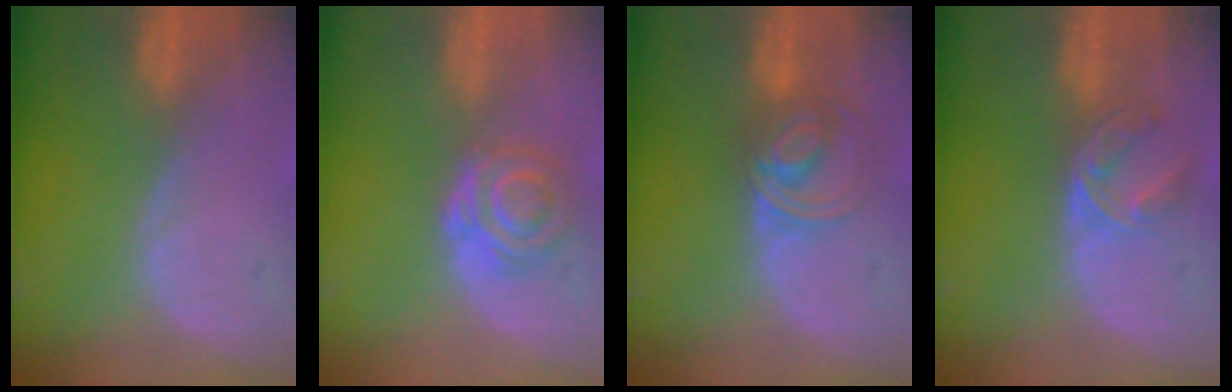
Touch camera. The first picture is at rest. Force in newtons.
{"total": 6.3, "press": 5.2, "slide": 3.5}
{"total": 5.9, "press": 5.9, "slide": 0.9}
{"total": 5.7, "press": 4.5, "slide": 3.4}